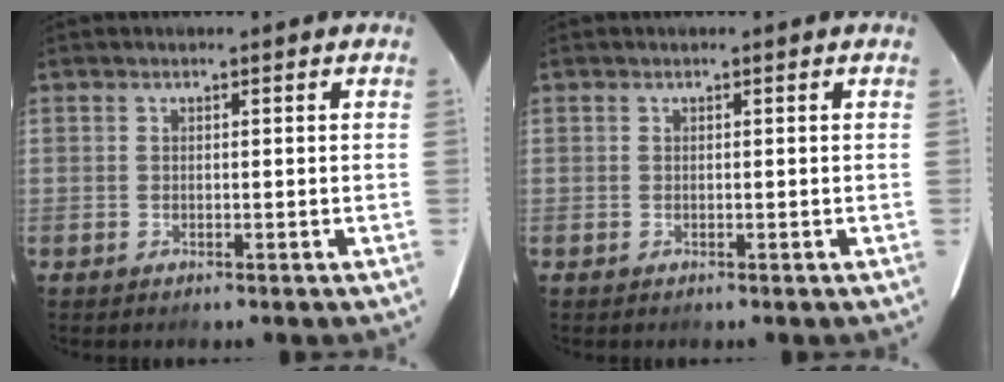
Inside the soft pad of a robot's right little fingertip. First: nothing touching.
{"total": 0.0}